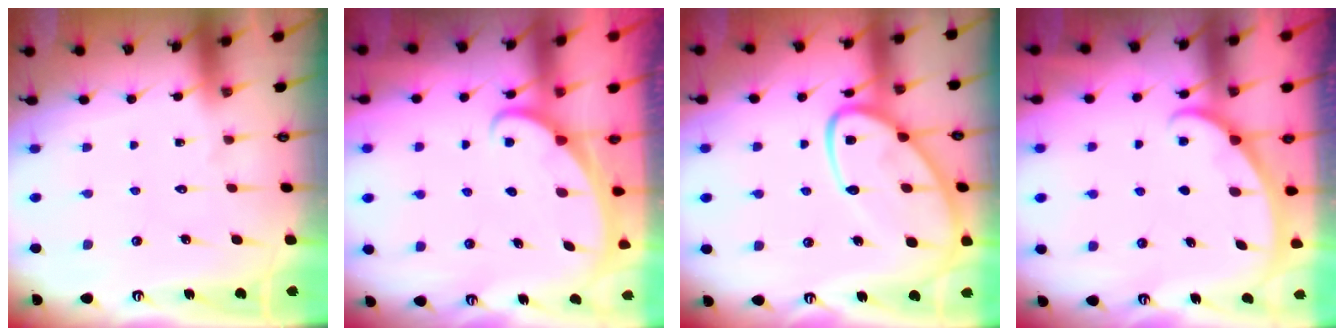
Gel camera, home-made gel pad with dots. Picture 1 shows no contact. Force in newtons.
{"total": 1.7, "press": 1.7, "slide": 0.1}
{"total": 16.4, "press": 16.3, "slide": 1.7}
{"total": 1.2, "press": 1.2, "slide": 0.2}